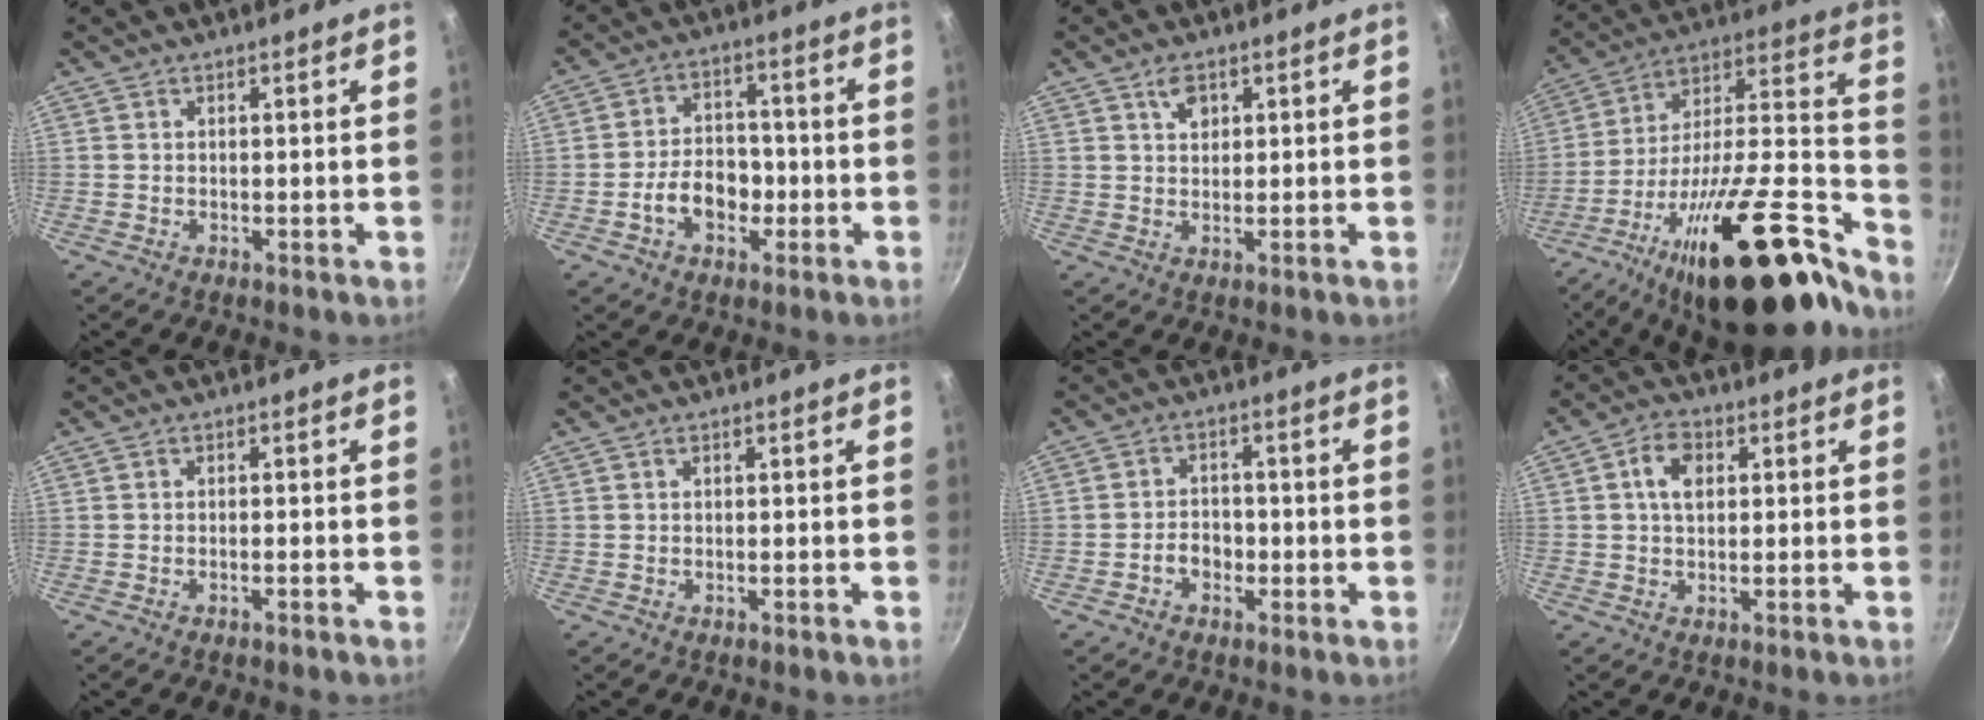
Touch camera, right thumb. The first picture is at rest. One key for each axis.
{"total": 8.3, "fx": -2.7, "fy": 5.8, "fz": 5.3, "tx": -0.063, "ty": 0.028, "tz": -0.048}
{"total": 2.9, "fx": 1.4, "fy": 1.8, "fz": 1.8, "tx": -0.020, "ty": -0.007, "tz": 0.022}
{"total": 34.1, "fx": -21.3, "fy": 11.0, "fz": 24.2, "tx": -0.302, "ty": 0.113, "tz": -0.341}
{"total": 0.8, "fx": -0.7, "fy": -0.1, "fz": 0.4, "tx": -0.017, "ty": 0.006, "tz": -0.010}
{"total": 0.0}
{"total": 3.8, "fx": -1.6, "fy": 2.8, "fz": 2.0, "tx": -0.014, "ty": 0.019, "tz": -0.028}
{"total": 5.1, "fx": 0.9, "fy": 3.3, "fz": 3.7, "tx": -0.058, "ty": 0.008, "tz": 0.010}